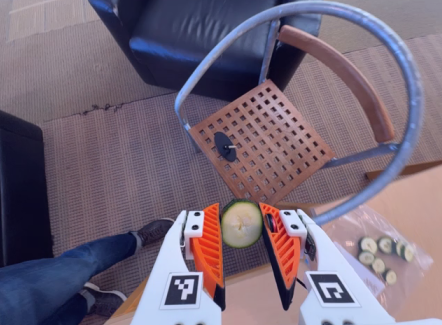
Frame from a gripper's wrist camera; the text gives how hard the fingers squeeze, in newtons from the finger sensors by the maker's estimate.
{"total": 7.3, "left": 7.1, "right": 7.5}